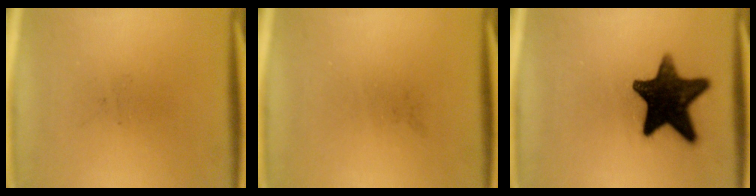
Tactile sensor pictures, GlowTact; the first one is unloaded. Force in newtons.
{"total": 0.0}
{"total": 15.0}